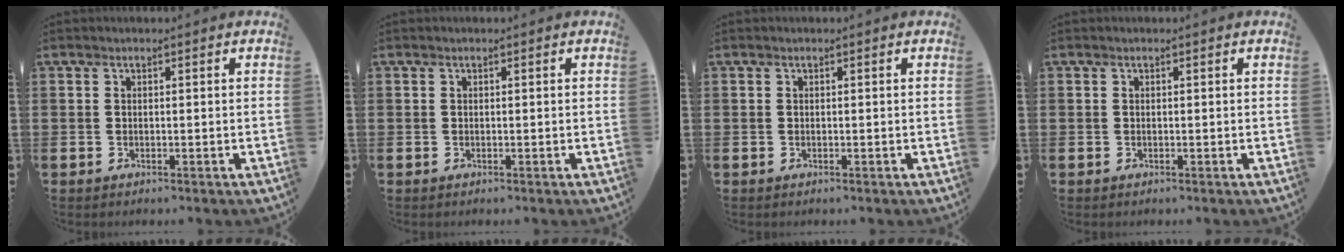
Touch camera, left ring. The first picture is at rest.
{"total": 0.0}
{"total": 0.0}
{"total": 0.0}